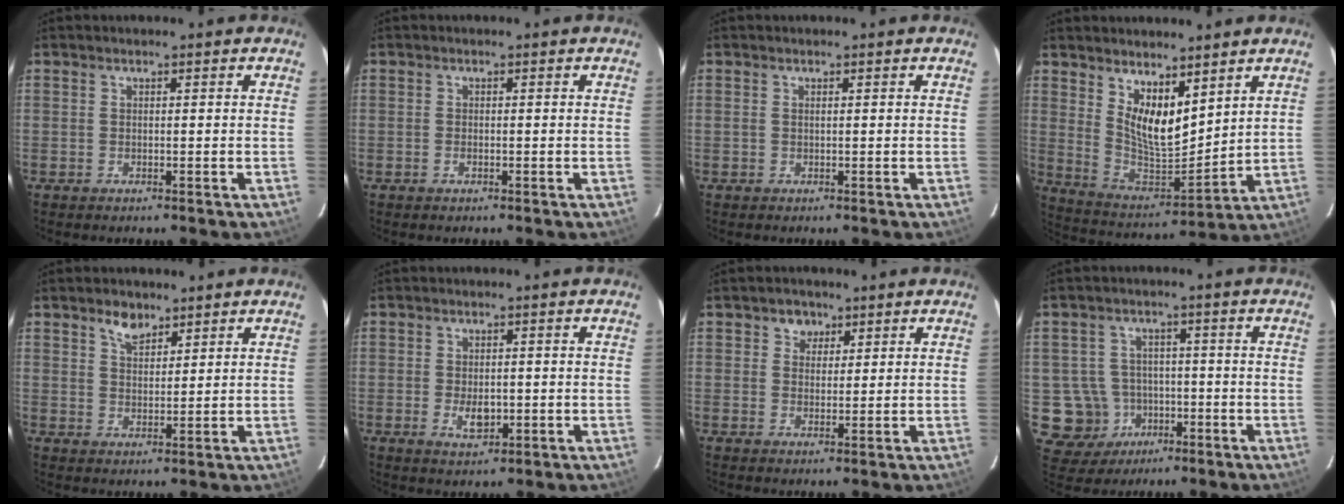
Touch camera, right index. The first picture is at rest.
{"total": 0.9, "force": [-0.5, 0.4, 0.7], "torque": [-0.016, 0.000, -0.008]}
{"total": 0.0}
{"total": 11.4, "force": [6.5, 4.7, 8.1], "torque": [-0.142, -0.016, 0.131]}
{"total": 4.0, "force": [2.9, 2.1, 1.7], "torque": [-0.024, 0.005, 0.052]}
{"total": 4.3, "force": [-1.0, 2.4, 3.4], "torque": [-0.063, -0.007, -0.011]}
{"total": 3.1, "force": [1.6, 2.7, 0.5], "torque": [0.005, 0.008, 0.026]}
{"total": 9.3, "force": [-2.6, 8.9, 1.2], "torque": [-0.062, 0.027, -0.027]}